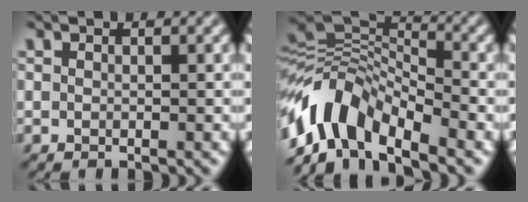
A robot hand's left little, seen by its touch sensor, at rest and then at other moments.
{"total": 8.5, "force": [-5.1, 3.9, 5.5], "torque": [-0.094, 0.014, -0.112]}